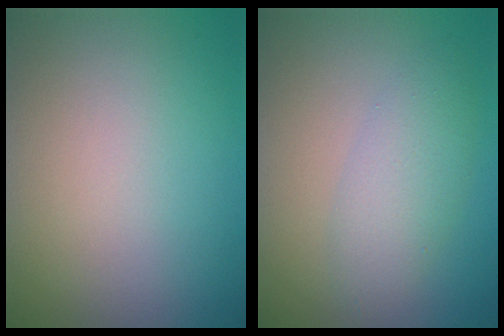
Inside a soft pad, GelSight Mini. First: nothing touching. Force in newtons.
{"total": 3.1, "press": 3.1, "slide": 0.0}